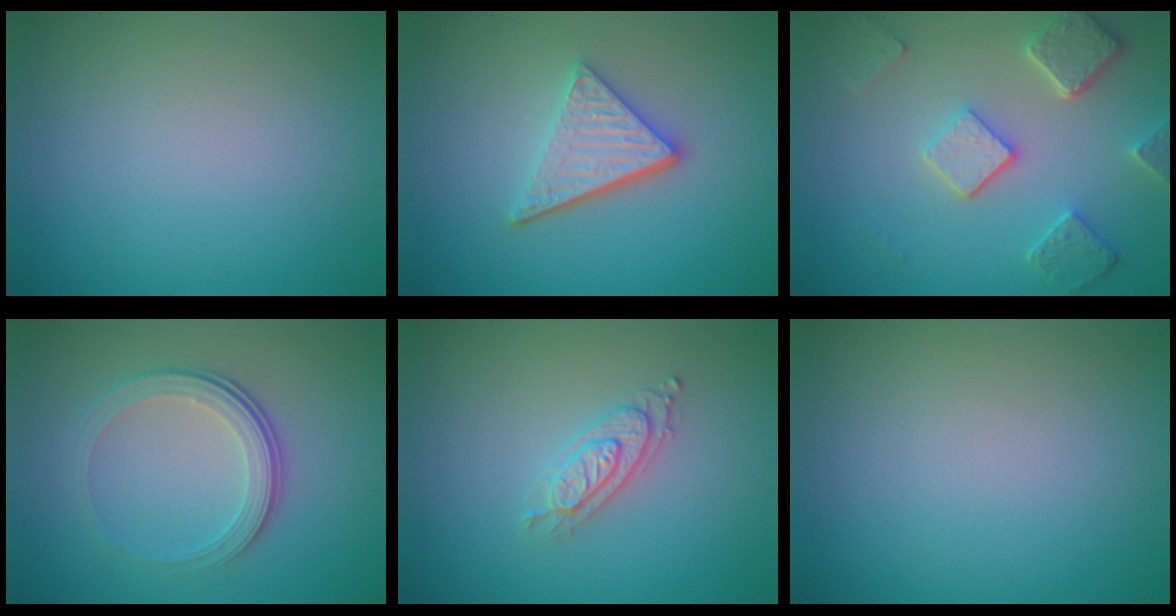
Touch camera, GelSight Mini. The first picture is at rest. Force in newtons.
{"total": 4.2, "press": 3.2, "slide": 2.7}
{"total": 5.0, "press": 3.9, "slide": 3.1}
{"total": 4.1, "press": 2.7, "slide": 3.0}
{"total": 2.4, "press": 2.2, "slide": 0.9}
{"total": 0.0}